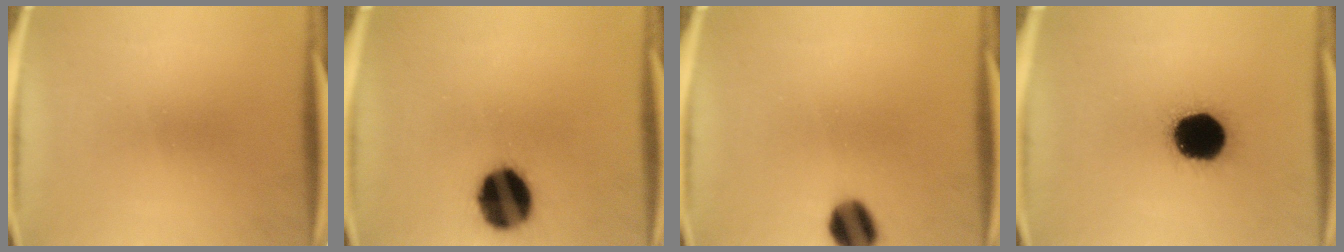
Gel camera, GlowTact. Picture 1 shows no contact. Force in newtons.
{"total": 16.2}
{"total": 7.9}
{"total": 18.3}